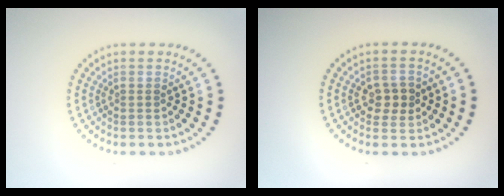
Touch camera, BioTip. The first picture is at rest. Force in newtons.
{"total": 2.4, "press": 2.4, "slide": 0.4}